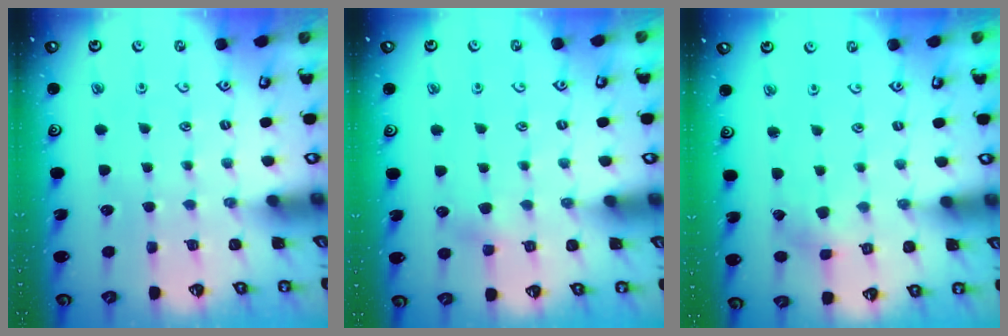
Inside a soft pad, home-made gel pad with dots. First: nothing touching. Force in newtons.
{"total": 3.6, "press": 3.6, "slide": 0.5}
{"total": 2.2, "press": 2.2, "slide": 0.1}